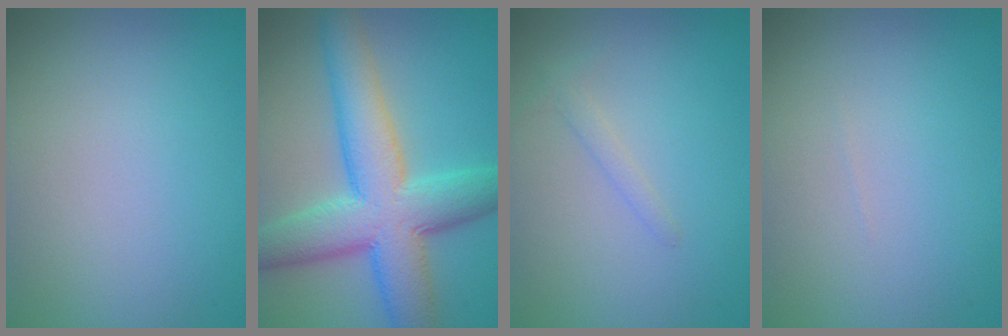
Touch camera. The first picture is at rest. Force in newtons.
{"total": 9.6, "press": 9.6, "slide": 0.1}
{"total": 1.1, "press": 1.1, "slide": 0.1}
{"total": 0.0}